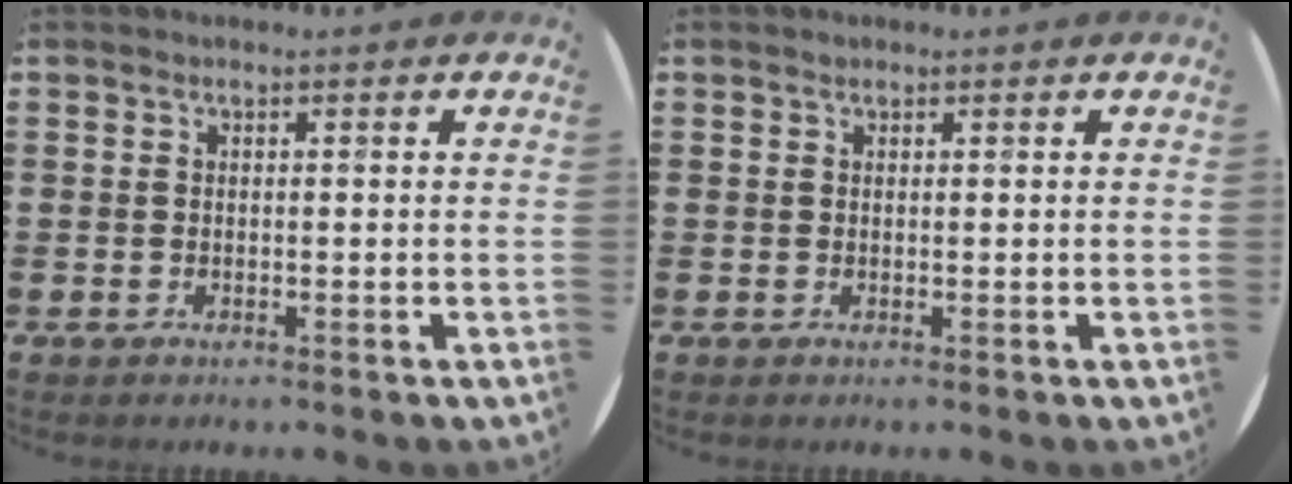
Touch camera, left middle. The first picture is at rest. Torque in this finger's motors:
{"motor_torque": [0.08, -0.05, -0.01, 0.00]}